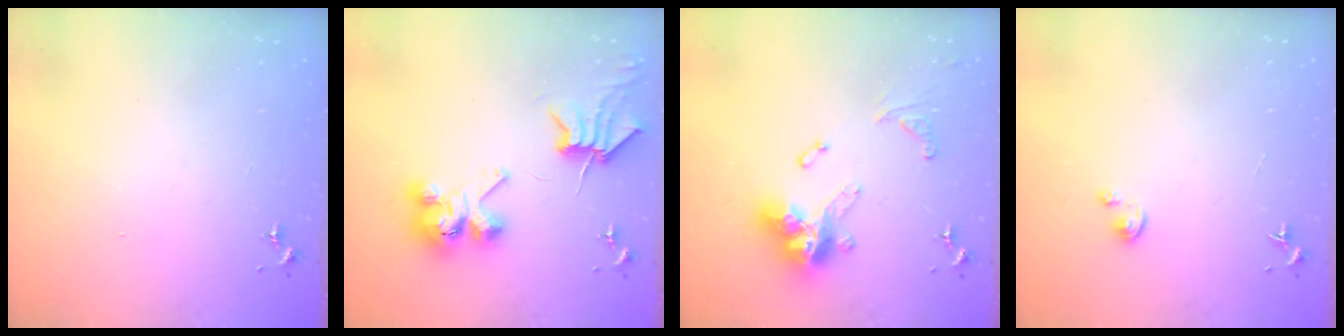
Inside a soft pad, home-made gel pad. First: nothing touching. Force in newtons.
{"total": 9.0, "press": 8.9, "slide": 1.3}
{"total": 18.3, "press": 18.2, "slide": 1.7}
{"total": 2.7, "press": 2.7, "slide": 0.3}